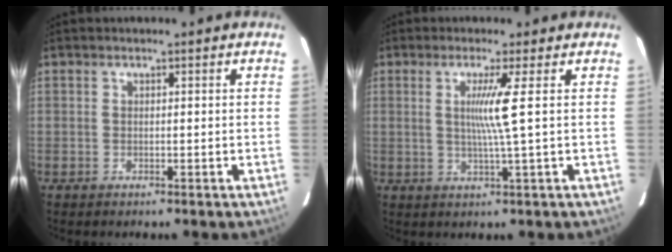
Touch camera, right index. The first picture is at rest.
{"total": 4.4, "force": [0.8, -1.3, 4.1], "torque": [-0.080, -0.007, 0.015]}